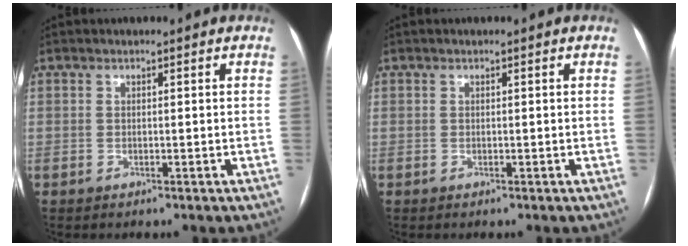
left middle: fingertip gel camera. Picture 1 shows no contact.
{"total": 0.0}